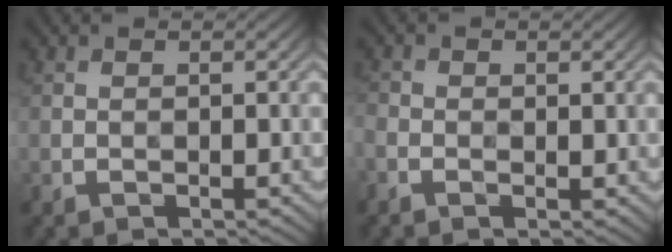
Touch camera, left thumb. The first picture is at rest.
{"total": 1.8, "force": [-0.6, 1.3, 1.1], "torque": [-0.031, -0.005, -0.016]}